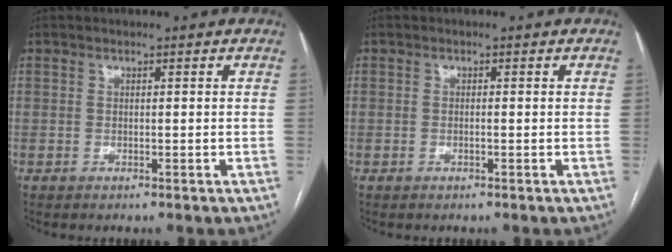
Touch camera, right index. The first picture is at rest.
{"total": 0.6, "force": [-0.2, 0.1, 0.6], "torque": [-0.012, 0.000, -0.001]}